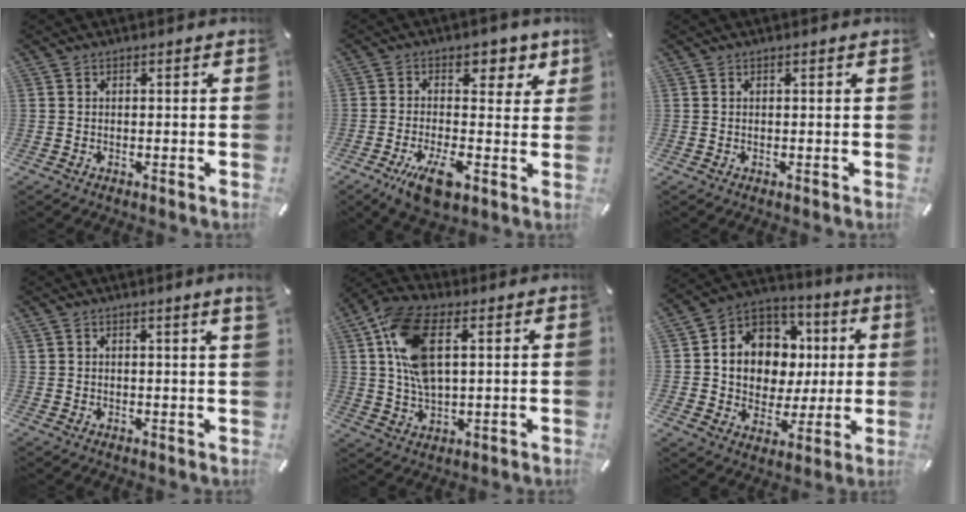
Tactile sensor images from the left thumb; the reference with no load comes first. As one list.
[{"total": 13.1, "force": [-0.8, 8.4, 10.0], "torque": [-0.133, -0.008, -0.011]}, {"total": 0.0}, {"total": 2.1, "force": [1.7, -0.3, 1.3], "torque": [-0.026, -0.003, 0.031]}, {"total": 14.4, "force": [4.4, 7.4, 11.6], "torque": [-0.254, -0.001, 0.082]}, {"total": 11.4, "force": [1.2, 10.7, 3.8], "torque": [-0.076, -0.012, 0.034]}]